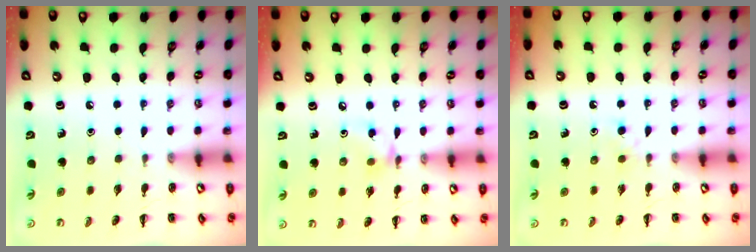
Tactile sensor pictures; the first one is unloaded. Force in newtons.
{"total": 5.9, "press": 5.7, "slide": 1.5}
{"total": 2.6, "press": 2.4, "slide": 1.0}